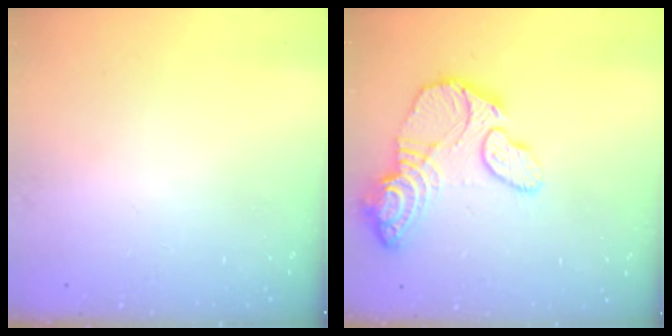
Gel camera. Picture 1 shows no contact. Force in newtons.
{"total": 15.7, "press": 15.6, "slide": 1.7}